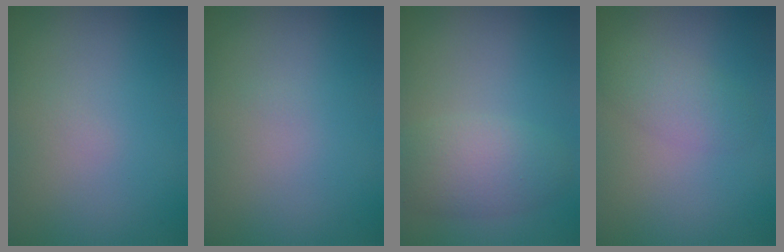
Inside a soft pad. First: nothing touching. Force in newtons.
{"total": 0.0}
{"total": 3.5, "press": 3.5, "slide": 0.1}
{"total": 2.2, "press": 2.2, "slide": 0.1}